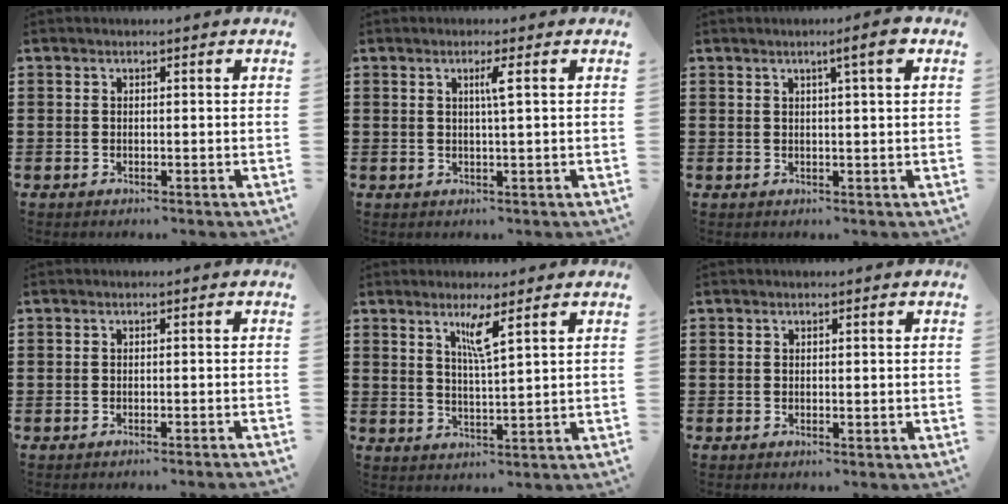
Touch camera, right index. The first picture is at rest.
{"total": 2.2, "force": [0.6, -0.3, 2.1], "torque": [-0.040, -0.004, 0.006]}
{"total": 3.6, "force": [1.7, -0.1, 3.2], "torque": [-0.048, -0.007, 0.022]}
{"total": 0.9, "force": [-0.8, -0.2, 0.3], "torque": [-0.006, -0.001, -0.015]}
{"total": 4.1, "force": [2.4, 0.0, 3.3], "torque": [-0.064, -0.004, 0.037]}
{"total": 0.0}